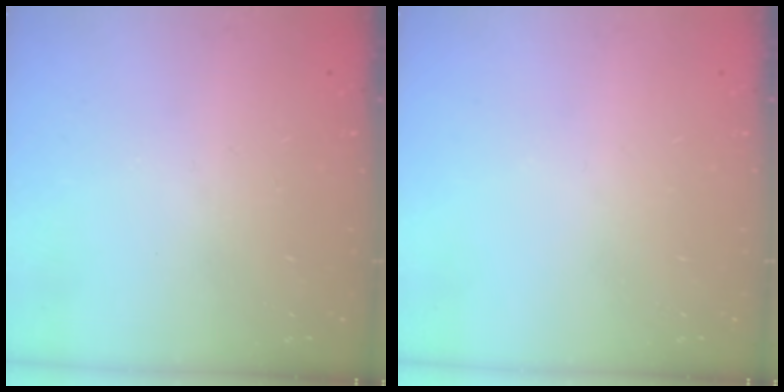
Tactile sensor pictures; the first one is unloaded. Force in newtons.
{"total": 0.0}